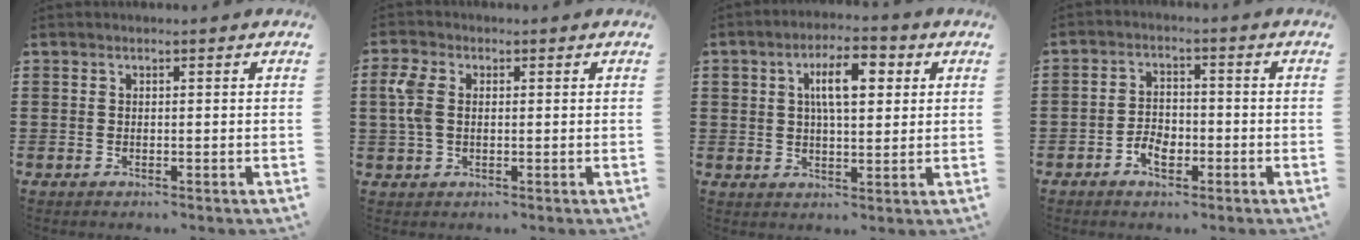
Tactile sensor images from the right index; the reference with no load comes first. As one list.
[{"total": 4.7, "force": [0.8, 3.0, 3.5], "torque": [-0.090, 0.007, 0.008]}, {"total": 7.3, "force": [2.3, 3.1, 6.2], "torque": [-0.113, 0.007, 0.035]}, {"total": 3.8, "force": [-1.9, 2.4, 2.2], "torque": [-0.042, 0.005, -0.036]}]